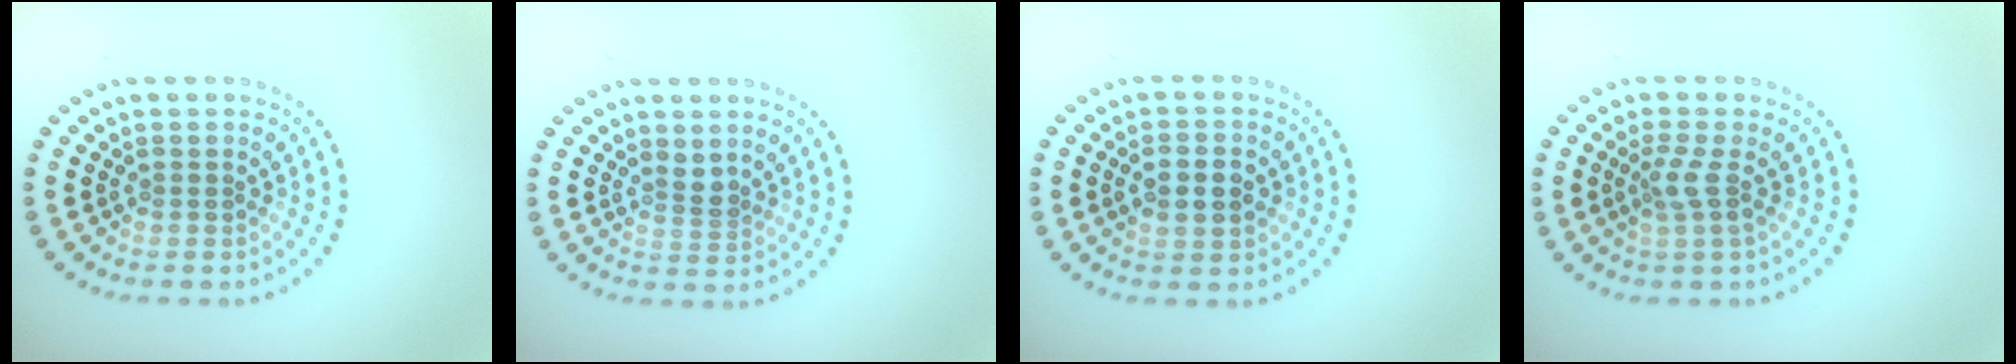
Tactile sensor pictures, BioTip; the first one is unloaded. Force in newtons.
{"total": 1.6, "press": 1.2, "slide": 1.1}
{"total": 2.9, "press": 2.9, "slide": 0.1}
{"total": 2.0, "press": 1.5, "slide": 1.3}